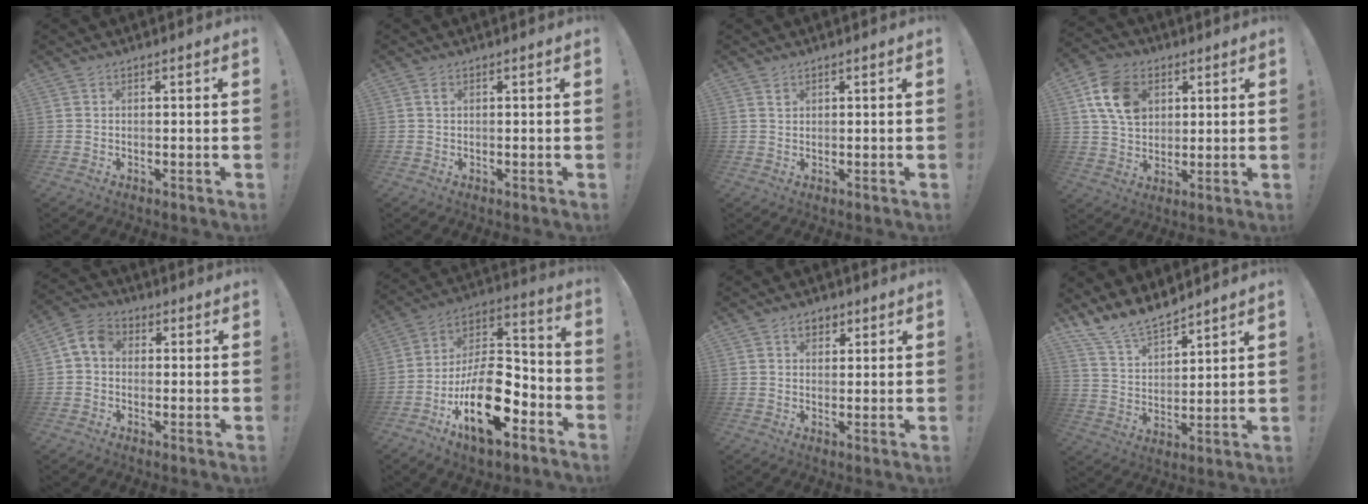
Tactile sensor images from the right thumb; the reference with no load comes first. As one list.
[{"total": 0.7, "force": [0.3, 0.4, 0.5], "torque": [-0.003, 0.002, 0.003]}, {"total": 1.1, "force": [0.7, 0.7, 0.4], "torque": [-0.005, 0.001, 0.013]}, {"total": 14.1, "force": [5.1, 10.6, 7.7], "torque": [-0.130, -0.003, 0.102]}, {"total": 6.3, "force": [0.6, 4.8, 4.0], "torque": [-0.081, 0.013, 0.015]}, {"total": 22.5, "force": [-9.4, 11.9, 16.6], "torque": [-0.287, 0.054, -0.147]}, {"total": 6.0, "force": [3.0, 4.5, 2.5], "torque": [-0.027, -0.004, 0.055]}, {"total": 11.4, "force": [10.7, 3.1, 2.6], "torque": [-0.073, -0.079, 0.203]}]